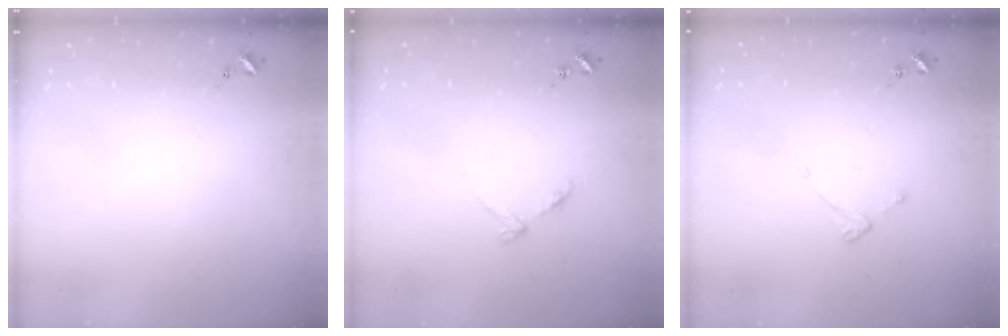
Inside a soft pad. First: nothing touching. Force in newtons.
{"total": 4.0, "press": 4.0, "slide": 0.6}
{"total": 3.6, "press": 3.6, "slide": 0.2}